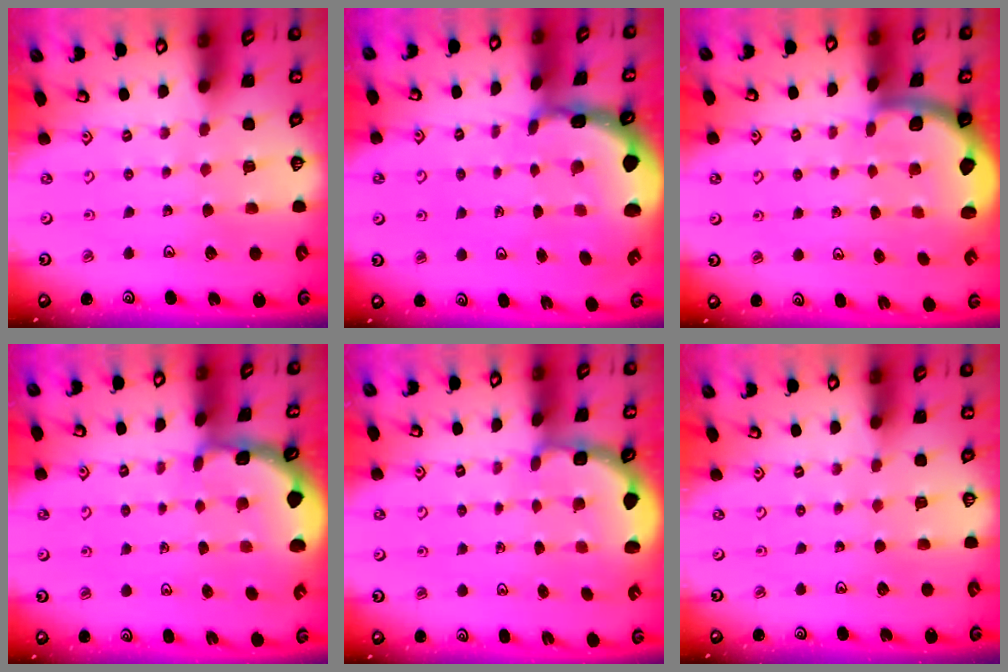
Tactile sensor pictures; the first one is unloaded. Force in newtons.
{"total": 2.2, "press": 2.0, "slide": 0.9}
{"total": 2.0, "press": 1.9, "slide": 0.5}
{"total": 1.9, "press": 1.9, "slide": 0.2}
{"total": 2.7, "press": 2.3, "slide": 1.4}
{"total": 0.0}